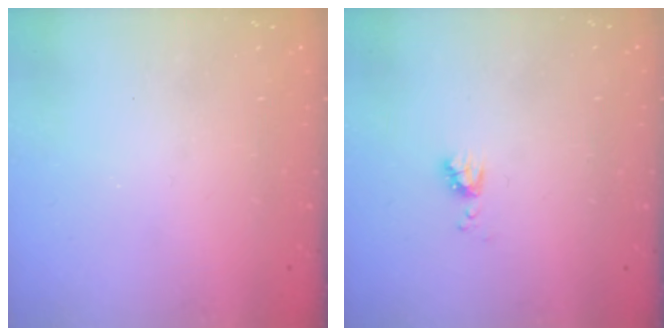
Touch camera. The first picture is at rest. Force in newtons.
{"total": 4.3, "press": 4.2, "slide": 0.7}